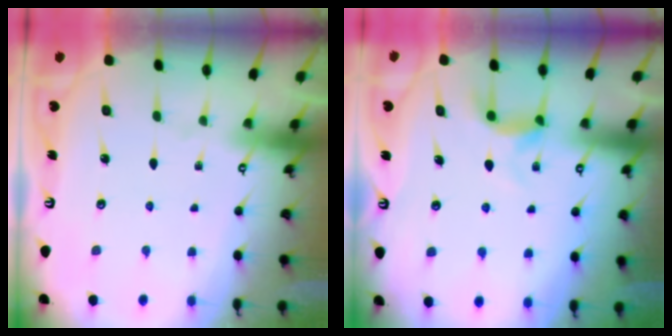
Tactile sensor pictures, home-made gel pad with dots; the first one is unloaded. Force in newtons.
{"total": 4.8, "press": 4.8, "slide": 0.5}